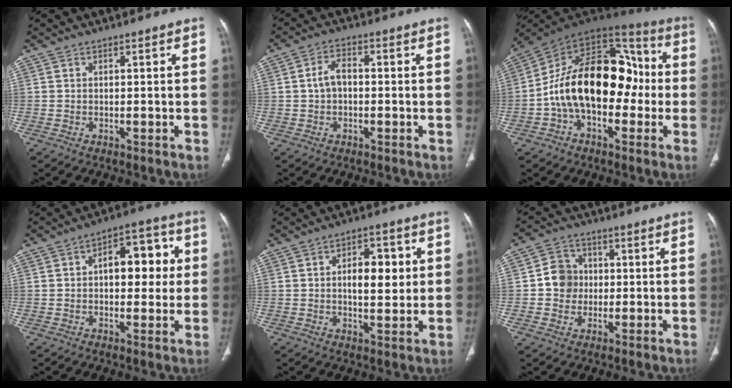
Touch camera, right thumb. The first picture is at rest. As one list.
[{"total": 4.1, "force": [-0.1, 2.6, 3.1], "torque": [-0.054, 0.016, -0.007]}, {"total": 23.0, "force": [-2.1, 14.0, 18.2], "torque": [-0.273, 0.058, -0.038]}, {"total": 12.0, "force": [1.5, 6.7, 9.8], "torque": [-0.091, 0.025, 0.016]}, {"total": 8.8, "force": [1.2, 4.6, 7.4], "torque": [-0.081, 0.002, 0.018]}, {"total": 6.5, "force": [-0.1, 6.0, 2.5], "torque": [-0.011, 0.010, -0.008]}]